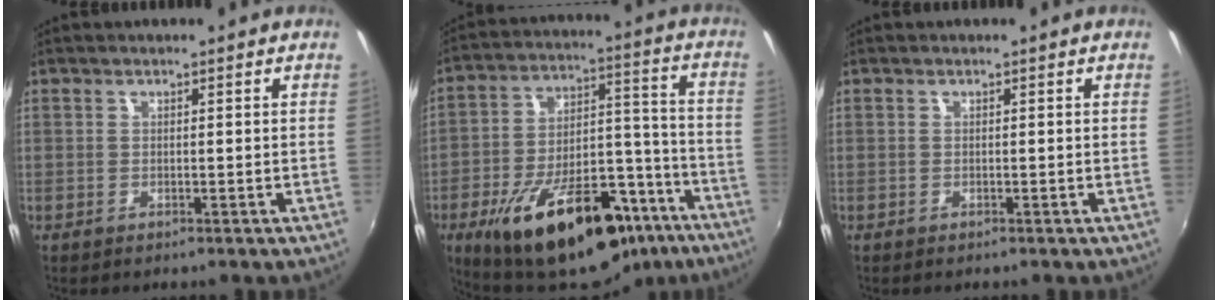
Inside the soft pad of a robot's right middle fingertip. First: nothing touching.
{"total": 27.4, "force": [-17.2, 12.2, 17.5], "torque": [-0.297, 0.010, -0.240]}
{"total": 0.0}